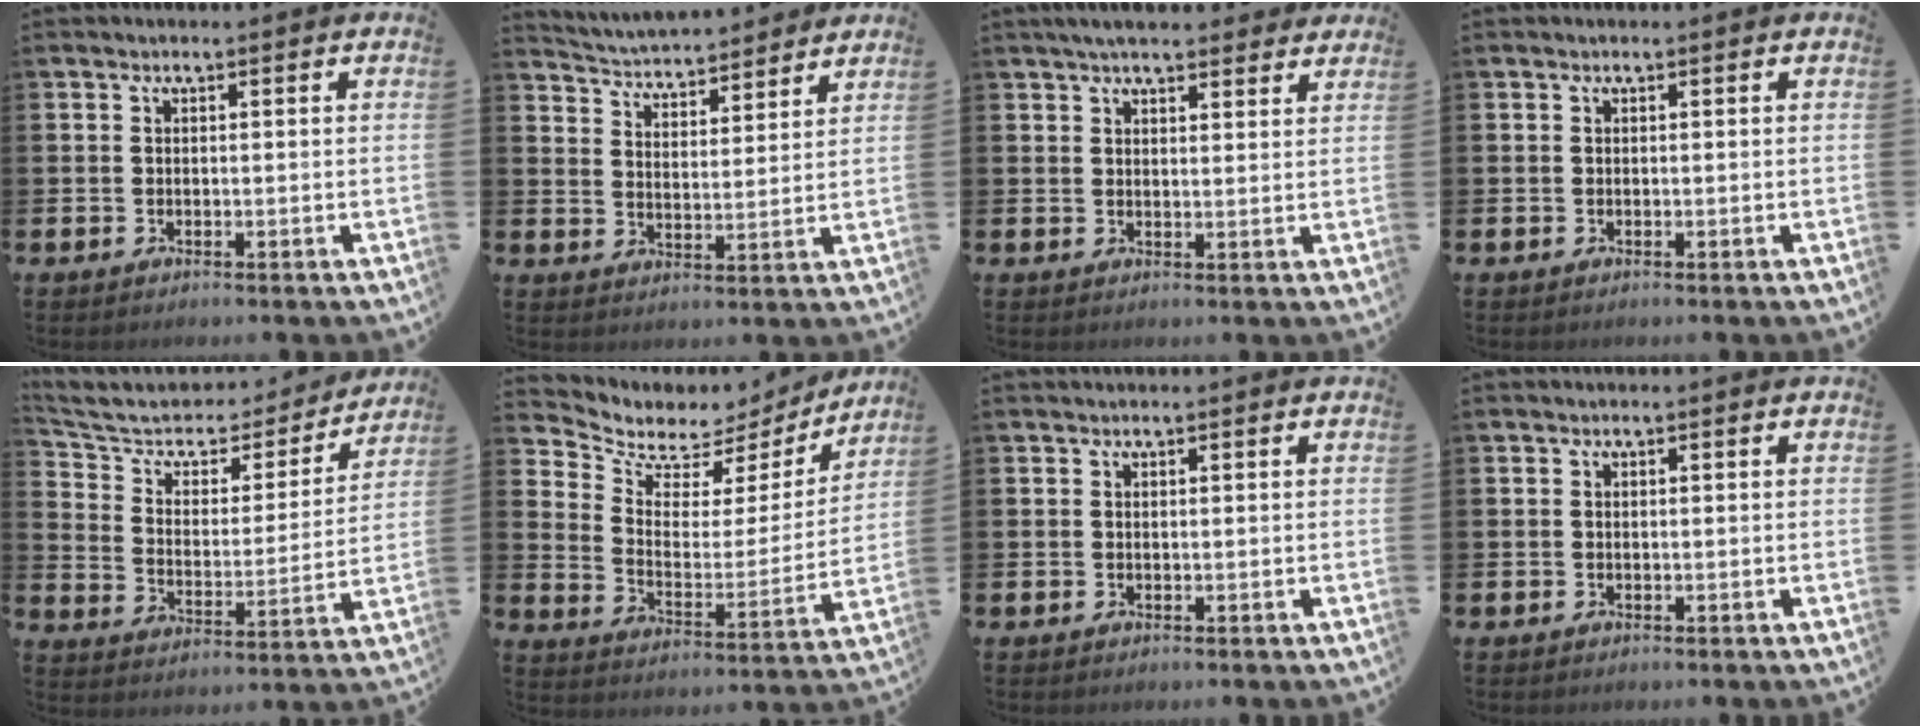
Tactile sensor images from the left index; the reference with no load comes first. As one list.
[{"total": 4.4, "force": [4.3, 0.7, -0.1], "torque": [-0.027, -0.035, 0.074]}, {"total": 4.3, "force": [4.0, 1.0, 1.2], "torque": [-0.032, -0.008, 0.073]}, {"total": 0.0}, {"total": 7.3, "force": [6.2, 3.3, 1.9], "torque": [-0.079, -0.041, 0.105]}, {"total": 5.7, "force": [4.8, 3.1, 0.8], "torque": [-0.061, -0.037, 0.078]}, {"total": 0.0}, {"total": 0.0}]